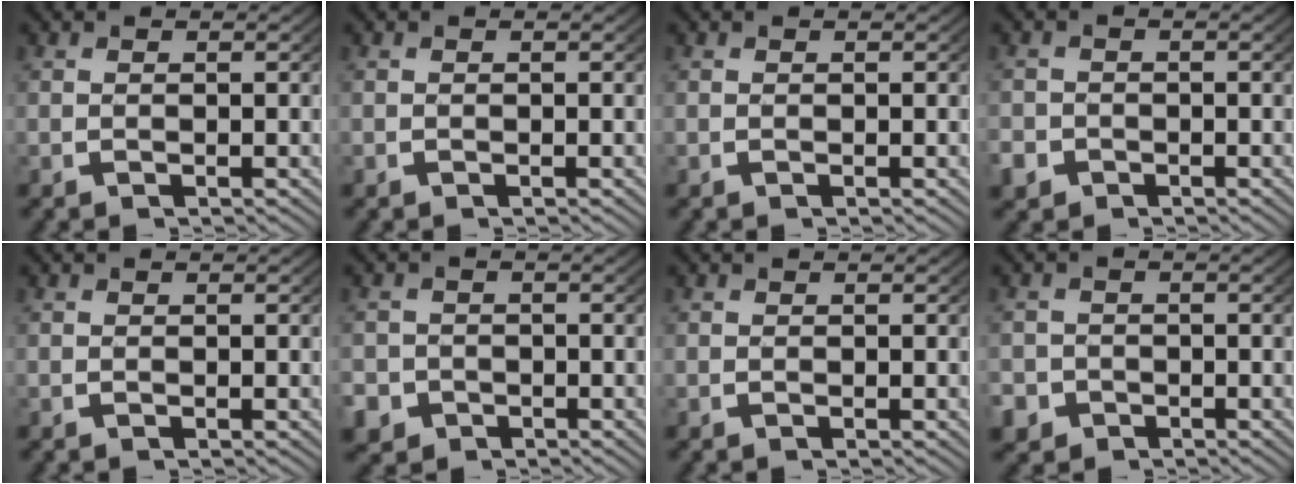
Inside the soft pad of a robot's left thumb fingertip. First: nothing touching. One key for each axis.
{"total": 0.0}
{"total": 0.0}
{"total": 2.6, "fx": -1.6, "fy": 2.1, "fz": 0.3, "tx": -0.018, "ty": -0.018, "tz": -0.024}
{"total": 0.6, "fx": 0.2, "fy": -0.4, "fz": -0.4, "tx": 0.005, "ty": -0.005, "tz": 0.008}
{"total": 4.6, "fx": -2.7, "fy": 3.6, "fz": 0.9, "tx": -0.030, "ty": -0.033, "tz": -0.036}
{"total": 0.0}
{"total": 3.6, "fx": -2.3, "fy": 2.7, "fz": 0.4, "tx": -0.017, "ty": -0.027, "tz": -0.032}